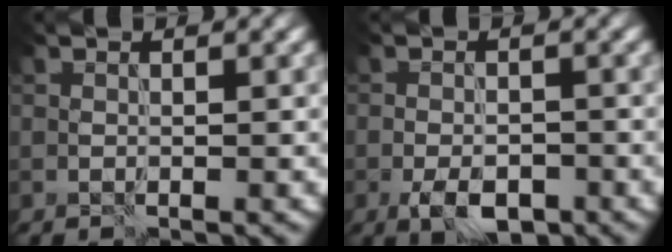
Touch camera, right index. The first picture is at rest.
{"total": 3.9, "force": [-2.2, 1.9, 2.6], "torque": [-0.042, -0.004, -0.039]}